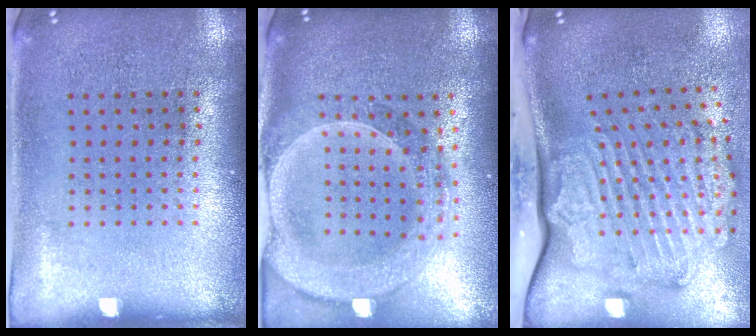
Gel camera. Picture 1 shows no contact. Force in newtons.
{"total": 2.7, "press": 2.4, "slide": 1.1}
{"total": 3.1, "press": 2.4, "slide": 1.9}